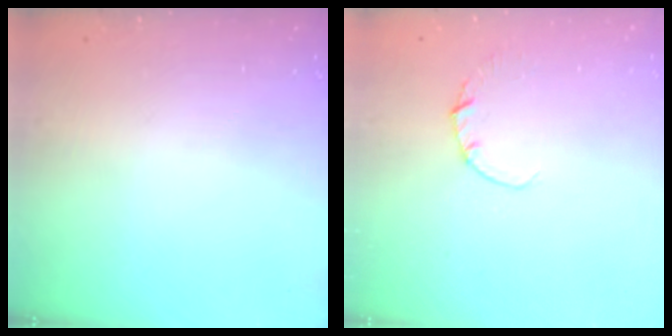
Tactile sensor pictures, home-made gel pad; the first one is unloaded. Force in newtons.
{"total": 1.1, "press": 1.1, "slide": 0.1}